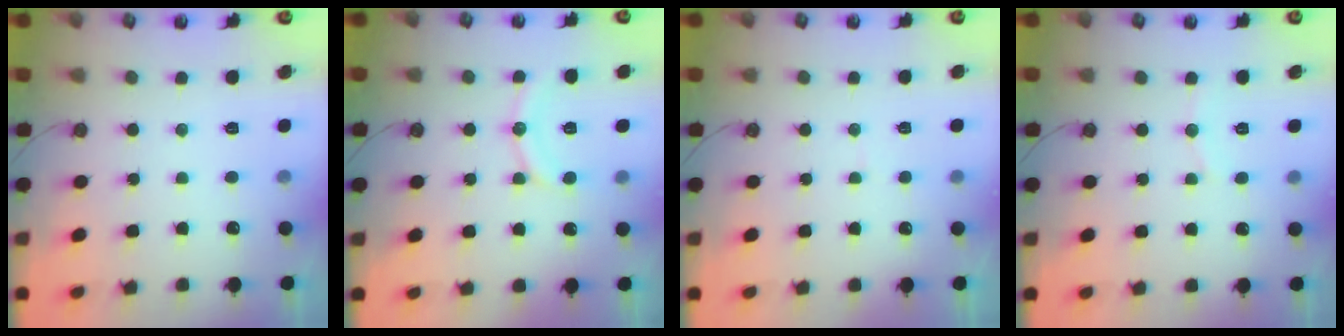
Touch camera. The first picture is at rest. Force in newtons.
{"total": 9.4, "press": 9.4, "slide": 0.5}
{"total": 2.8, "press": 2.8, "slide": 0.3}
{"total": 4.9, "press": 4.9, "slide": 0.2}